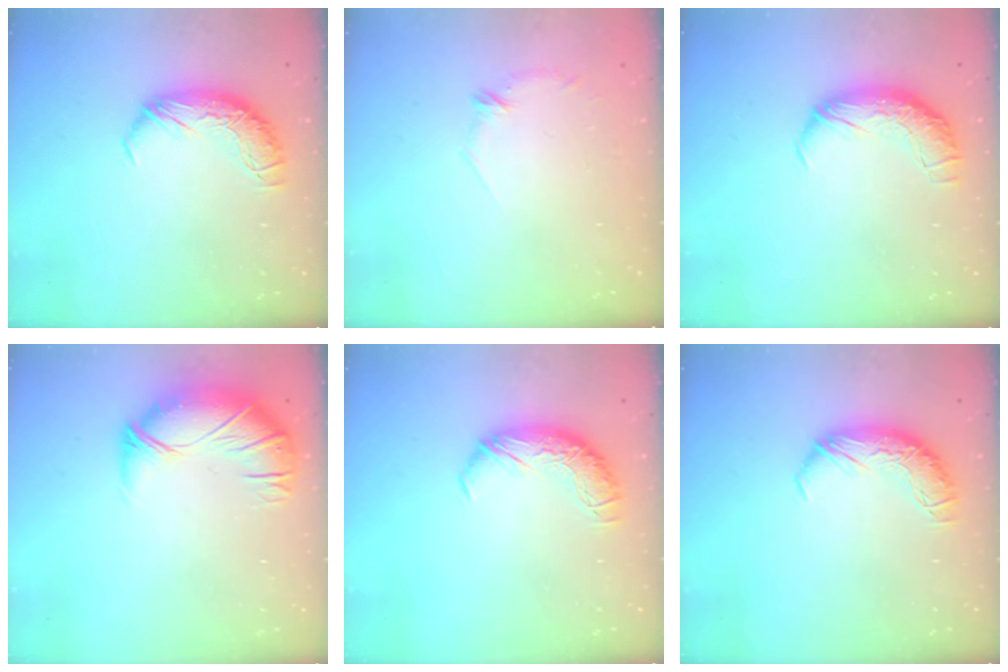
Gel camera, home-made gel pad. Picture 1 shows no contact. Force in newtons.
{"total": 6.8, "press": 6.8, "slide": 0.8}
{"total": 2.4, "press": 1.2, "slide": 2.1}
{"total": 2.6, "press": 1.0, "slide": 2.4}
{"total": 0.0}
{"total": 0.0}